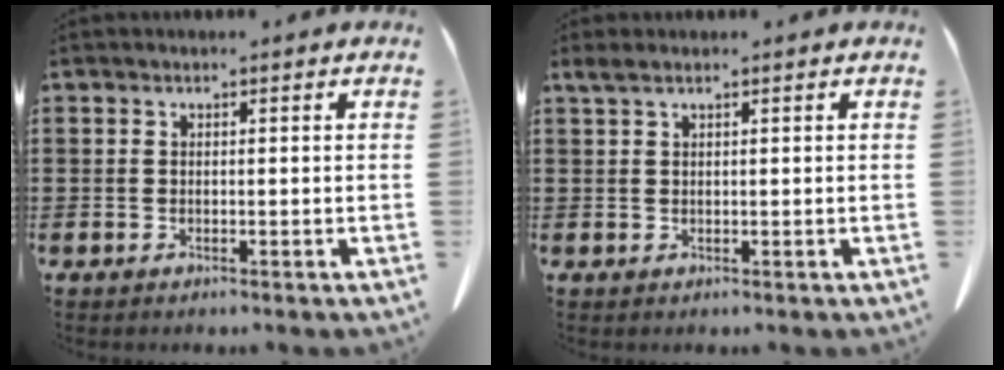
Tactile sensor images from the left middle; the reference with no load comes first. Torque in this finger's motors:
{"motor_torque": [0.22, -0.15, 0.04, 0.01]}